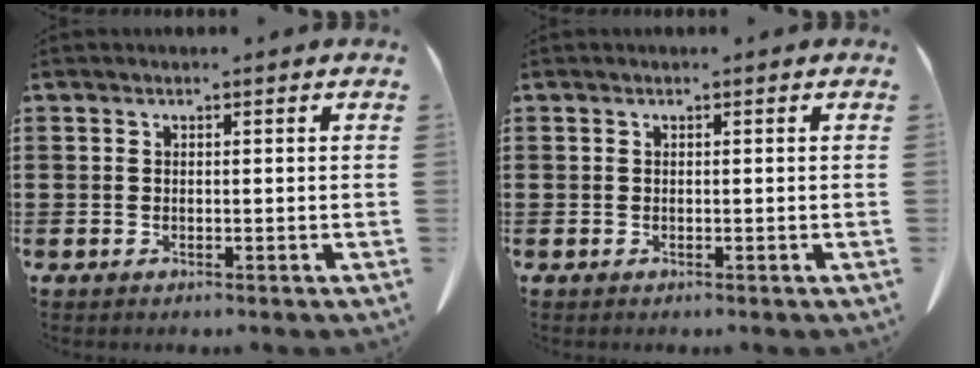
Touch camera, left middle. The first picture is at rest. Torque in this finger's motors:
{"motor_torque": [-0.04, 0.00, 0.00, 0.00]}